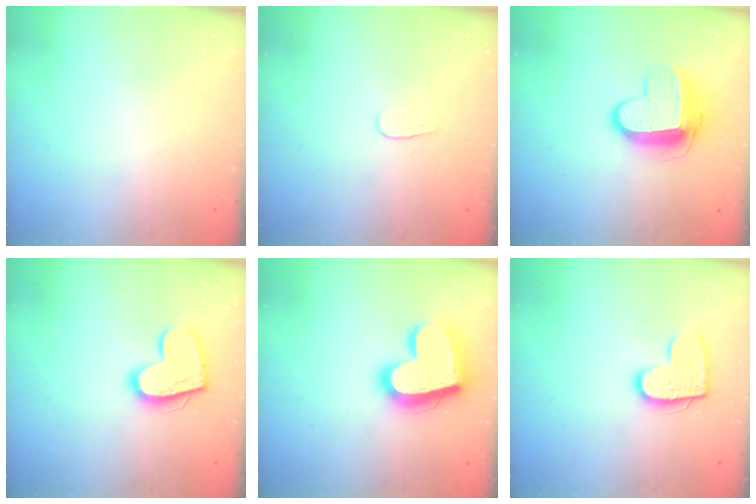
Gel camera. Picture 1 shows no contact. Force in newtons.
{"total": 3.8, "press": 3.8, "slide": 0.3}
{"total": 11.1, "press": 11.1, "slide": 1.0}
{"total": 14.6, "press": 14.6, "slide": 1.1}
{"total": 20.5, "press": 20.4, "slide": 1.7}
{"total": 11.8, "press": 11.8, "slide": 0.6}